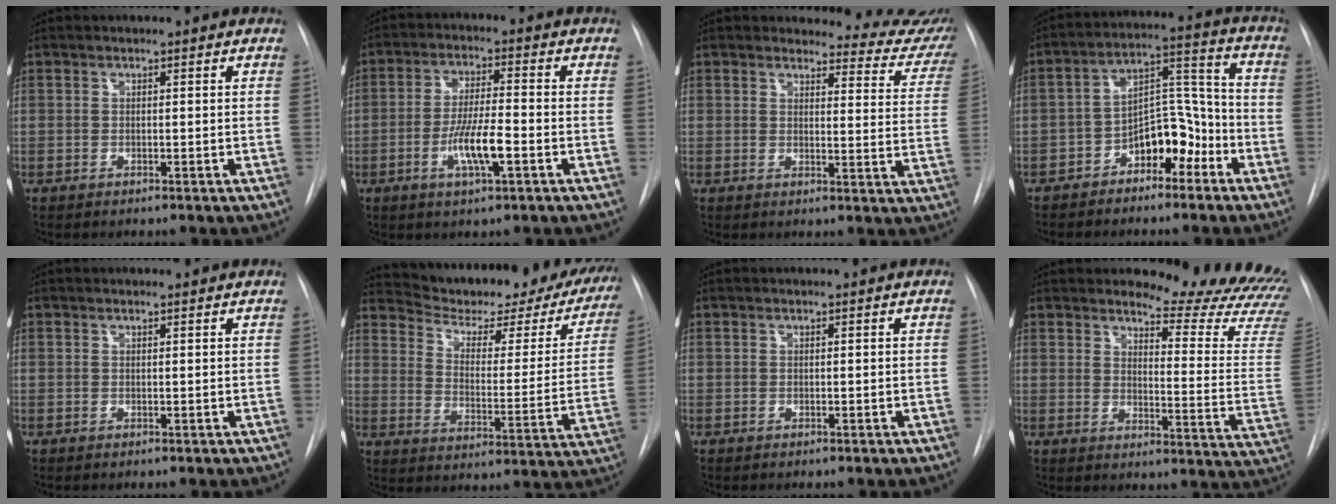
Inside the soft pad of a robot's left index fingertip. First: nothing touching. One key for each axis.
{"total": 7.5, "fx": -2.6, "fy": 1.1, "fz": 6.9, "tx": -0.134, "ty": -0.003, "tz": -0.048}
{"total": 11.8, "fx": 11.6, "fy": 1.8, "fz": 0.7, "tx": 0.027, "ty": -0.087, "tz": 0.097}
{"total": 9.7, "fx": -5.4, "fy": 4.9, "fz": 6.4, "tx": -0.104, "ty": 0.039, "tz": -0.086}
{"total": 0.9, "fx": 0.9, "fy": 0.1, "fz": 0.1, "tx": -0.008, "ty": 0.008, "tz": 0.013}
{"total": 26.4, "fx": 23.0, "fy": 6.4, "fz": 11.3, "tx": -0.163, "ty": -0.051, "tz": 0.282}
{"total": 0.0}
{"total": 17.6, "fx": 16.9, "fy": 1.0, "fz": 4.9, "tx": -0.051, "ty": -0.150, "tz": 0.177}